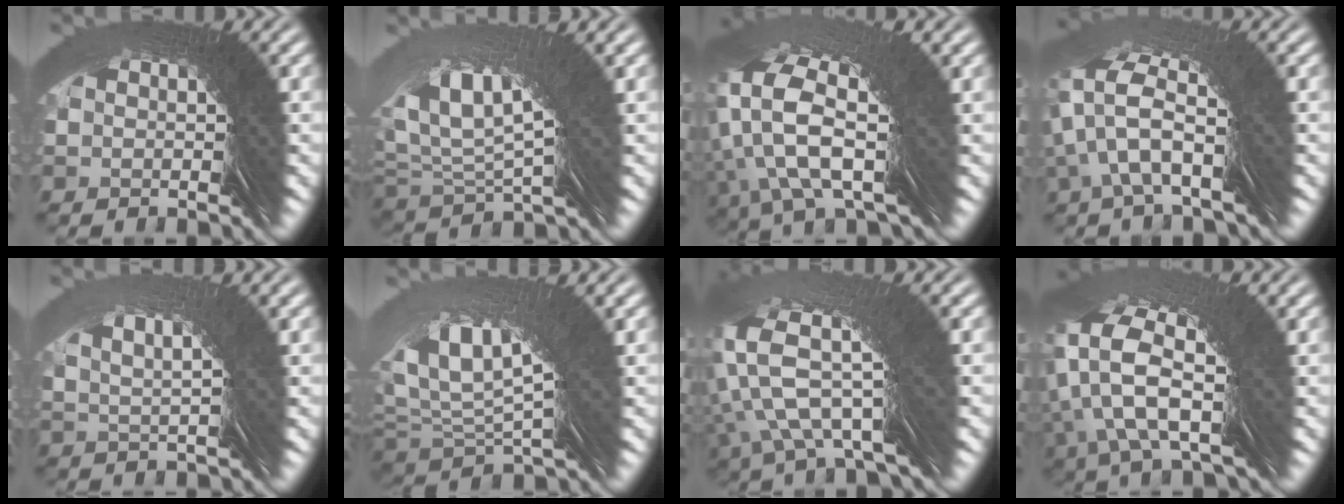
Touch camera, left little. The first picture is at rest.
{"total": 4.8, "force": [3.6, -1.4, 3.0], "torque": [-0.055, 0.038, 0.059]}
{"total": 5.8, "force": [4.5, -1.4, 3.4], "torque": [-0.053, 0.050, 0.057]}
{"total": 5.0, "force": [3.9, -3.1, -0.3], "torque": [0.016, 0.060, 0.044]}
{"total": 7.5, "force": [5.2, -5.2, -1.3], "torque": [0.045, 0.059, 0.070]}
{"total": 5.3, "force": [3.8, -1.9, 3.3], "torque": [-0.052, 0.045, 0.059]}
{"total": 4.9, "force": [2.9, -1.5, 3.5], "torque": [-0.053, 0.052, 0.032]}
{"total": 5.3, "force": [4.2, -2.7, 1.6], "torque": [-0.027, 0.048, 0.053]}